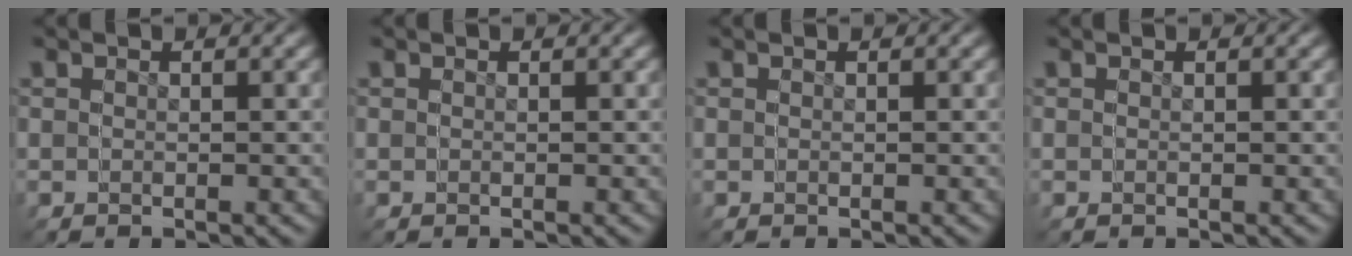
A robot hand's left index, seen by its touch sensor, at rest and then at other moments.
{"total": 0.0}
{"total": 0.0}
{"total": 0.0}